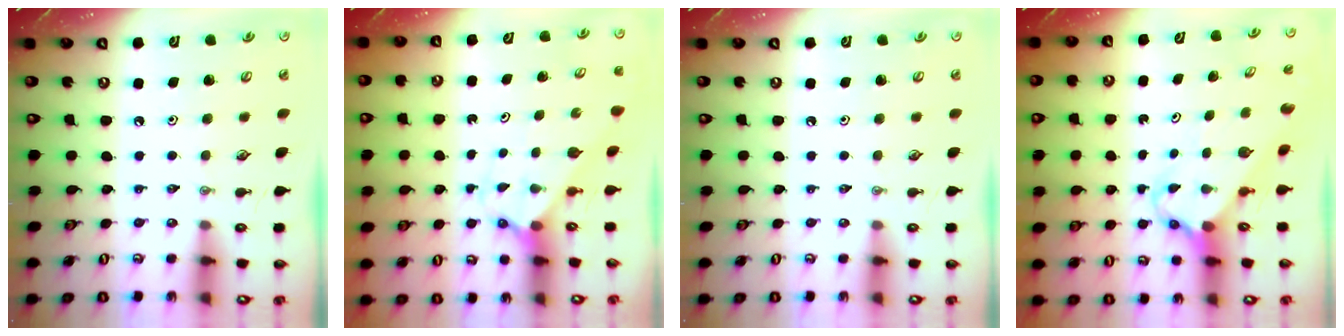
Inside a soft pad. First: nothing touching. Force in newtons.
{"total": 2.3, "press": 2.3, "slide": 0.2}
{"total": 0.0}
{"total": 2.7, "press": 2.7, "slide": 0.2}